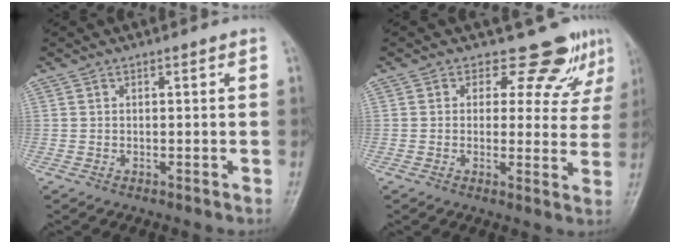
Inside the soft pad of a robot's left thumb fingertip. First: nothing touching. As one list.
[{"total": 7.9, "force": [6.1, 4.4, 2.4], "torque": [0.008, -0.041, 0.066]}]